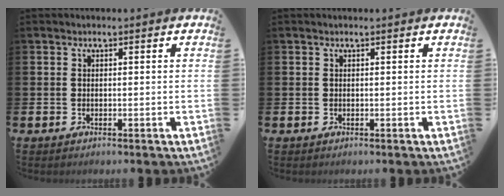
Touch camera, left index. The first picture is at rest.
{"total": 0.0}